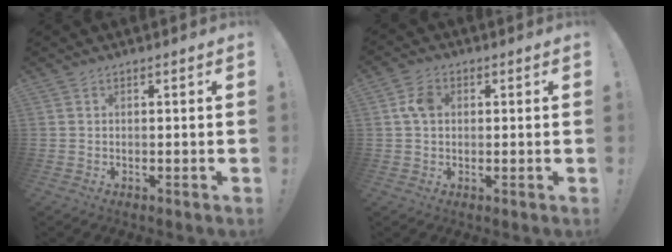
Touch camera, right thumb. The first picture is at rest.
{"total": 5.9, "force": [0.9, 4.3, 3.9], "torque": [-0.069, 0.012, 0.020]}